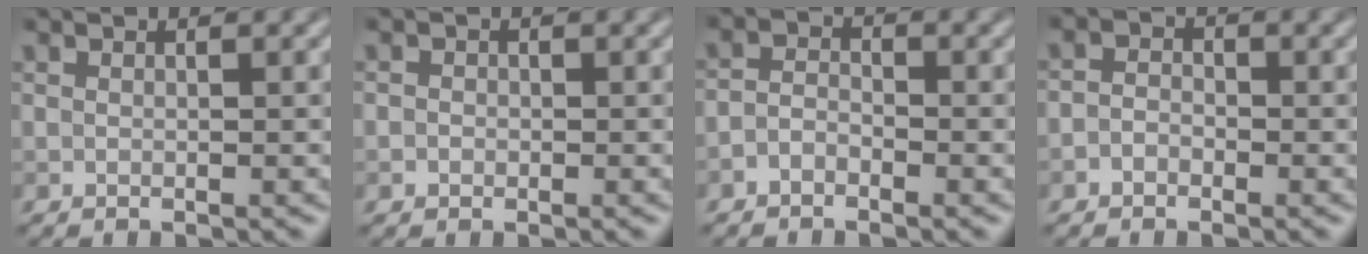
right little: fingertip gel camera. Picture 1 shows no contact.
{"total": 0.8, "force": [-0.2, 0.7, 0.2], "torque": [0.002, -0.004, -0.006]}
{"total": 1.6, "force": [-1.1, 0.9, 0.8], "torque": [-0.016, 0.005, -0.027]}
{"total": 1.4, "force": [-0.8, 1.0, 0.6], "torque": [-0.006, 0.003, -0.022]}